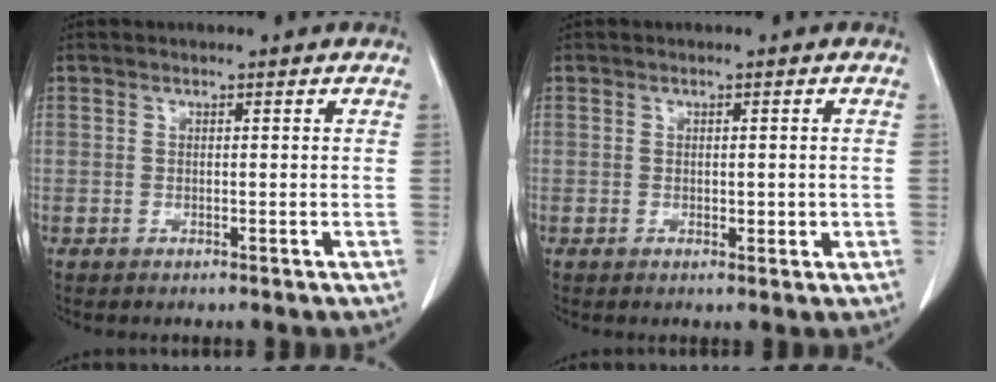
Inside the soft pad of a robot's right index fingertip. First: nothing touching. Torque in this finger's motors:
{"motor_torque": [0.02, 0.08, 0.04, 0.03]}